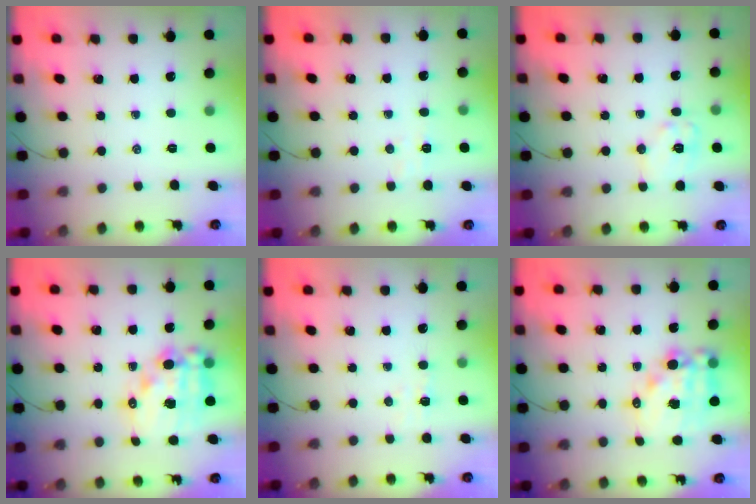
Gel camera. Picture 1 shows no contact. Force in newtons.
{"total": 3.0, "press": 2.9, "slide": 0.8}
{"total": 8.8, "press": 8.7, "slide": 0.5}
{"total": 16.1, "press": 15.7, "slide": 3.5}
{"total": 3.5, "press": 3.4, "slide": 0.8}
{"total": 14.2, "press": 13.8, "slide": 3.4}